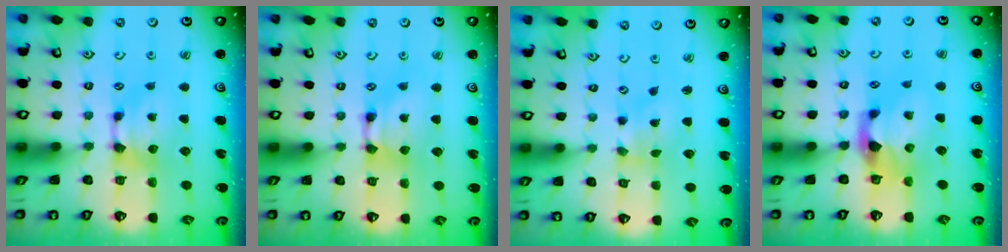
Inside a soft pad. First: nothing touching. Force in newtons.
{"total": 1.7, "press": 1.7, "slide": 0.1}
{"total": 2.0, "press": 1.7, "slide": 1.0}
{"total": 3.0, "press": 2.6, "slide": 1.4}